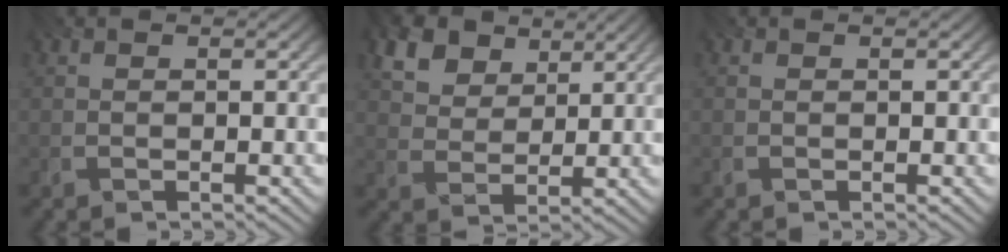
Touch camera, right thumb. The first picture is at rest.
{"total": 8.9, "force": [5.3, 5.5, 4.5], "torque": [-0.138, -0.010, 0.097]}
{"total": 0.0}